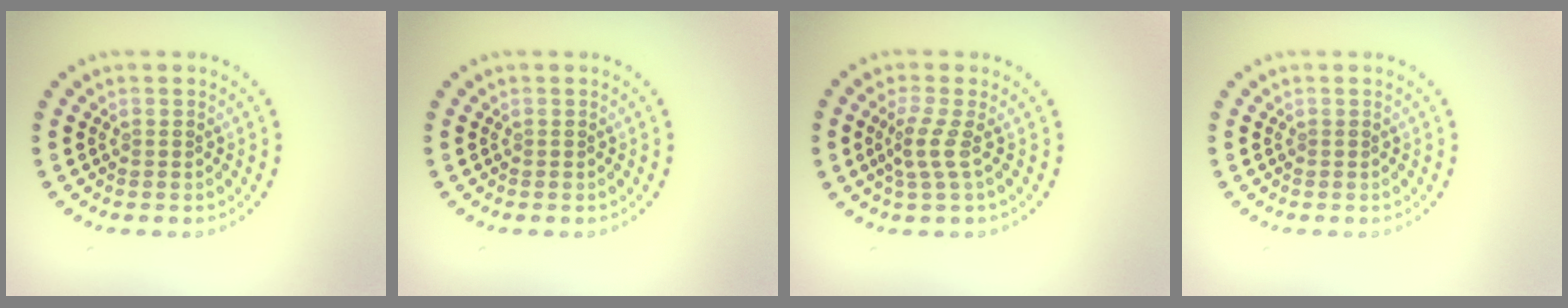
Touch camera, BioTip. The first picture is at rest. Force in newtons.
{"total": 0.0}
{"total": 2.1, "press": 1.4, "slide": 1.6}
{"total": 0.0}